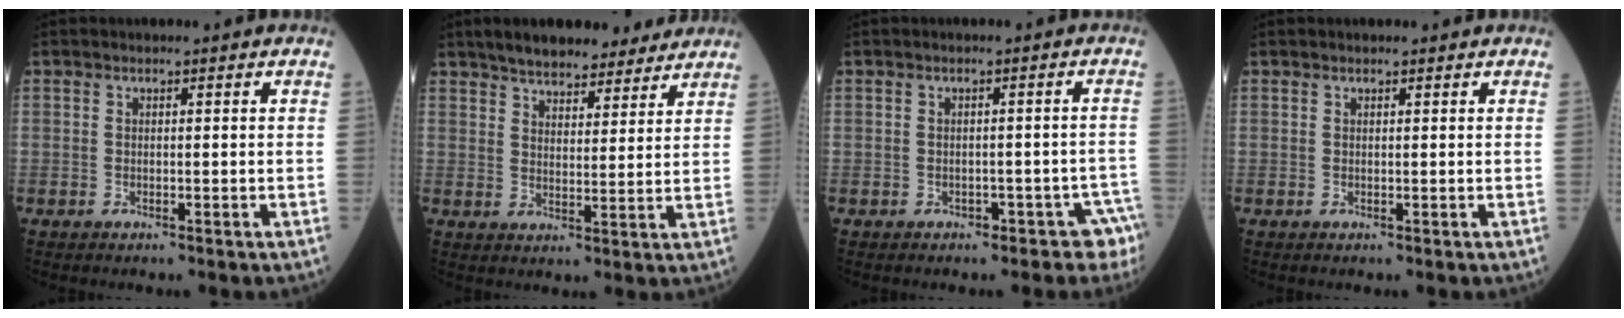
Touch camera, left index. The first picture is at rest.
{"total": 12.8, "force": [11.1, 3.9, 5.1], "torque": [-0.063, 0.022, 0.160]}
{"total": 3.7, "force": [-2.6, 2.3, 1.2], "torque": [0.002, 0.021, -0.029]}
{"total": 0.6, "force": [0.6, 0.2, 0.1], "torque": [-0.007, 0.011, 0.010]}